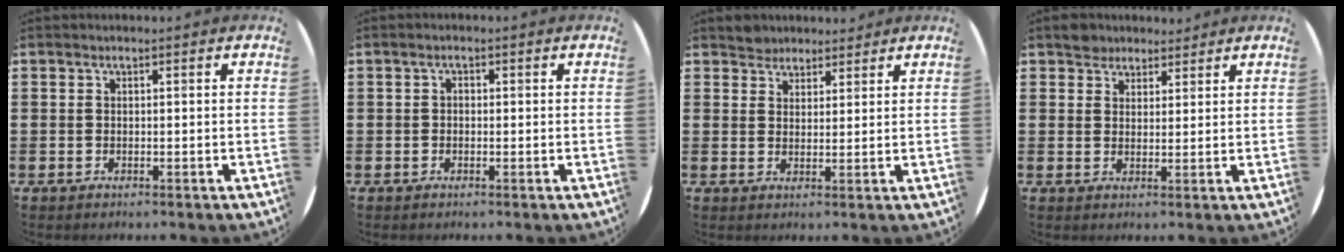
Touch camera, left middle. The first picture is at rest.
{"total": 0.7, "force": [-0.1, 0.5, 0.5], "torque": [-0.010, 0.005, -0.004]}
{"total": 3.0, "force": [2.8, 1.2, -0.4], "torque": [0.007, -0.001, 0.053]}
{"total": 3.2, "force": [2.9, 1.5, -0.2], "torque": [0.003, 0.003, 0.055]}